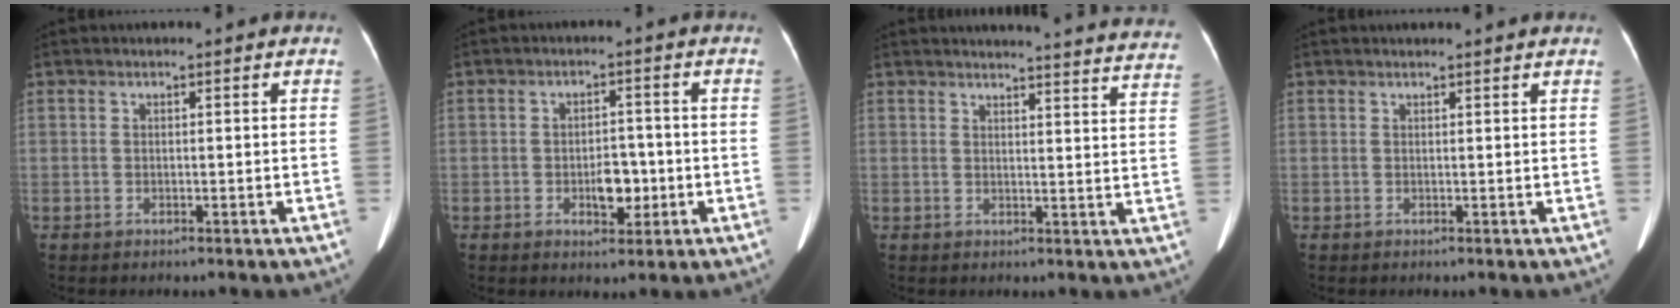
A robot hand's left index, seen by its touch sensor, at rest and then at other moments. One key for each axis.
{"total": 4.5, "fx": -1.5, "fy": 2.4, "fz": 3.4, "tx": -0.051, "ty": 0.003, "tz": -0.017}
{"total": 23.0, "fx": 22.5, "fy": 1.0, "fz": 4.8, "tx": -0.045, "ty": -0.099, "tz": 0.235}
{"total": 3.2, "fx": 3.1, "fy": -0.1, "fz": 1.0, "tx": -0.012, "ty": 0.016, "tz": 0.032}